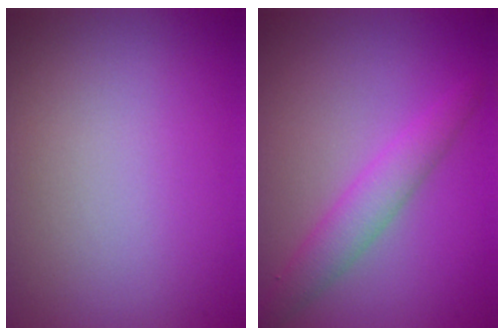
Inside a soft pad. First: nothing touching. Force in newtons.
{"total": 2.8, "press": 2.8, "slide": 0.0}